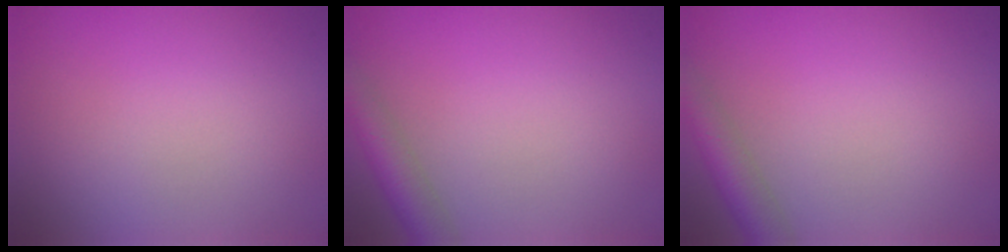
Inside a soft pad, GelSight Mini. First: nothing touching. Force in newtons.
{"total": 3.5, "press": 3.5, "slide": 0.2}
{"total": 3.5, "press": 3.5, "slide": 0.2}